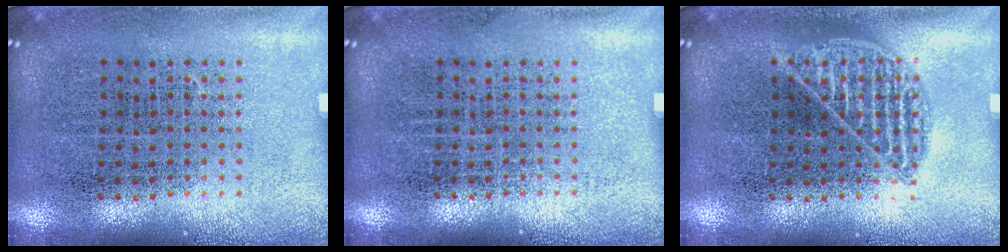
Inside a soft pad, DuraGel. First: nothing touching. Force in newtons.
{"total": 0.0}
{"total": 1.0, "press": 1.0, "slide": 0.1}